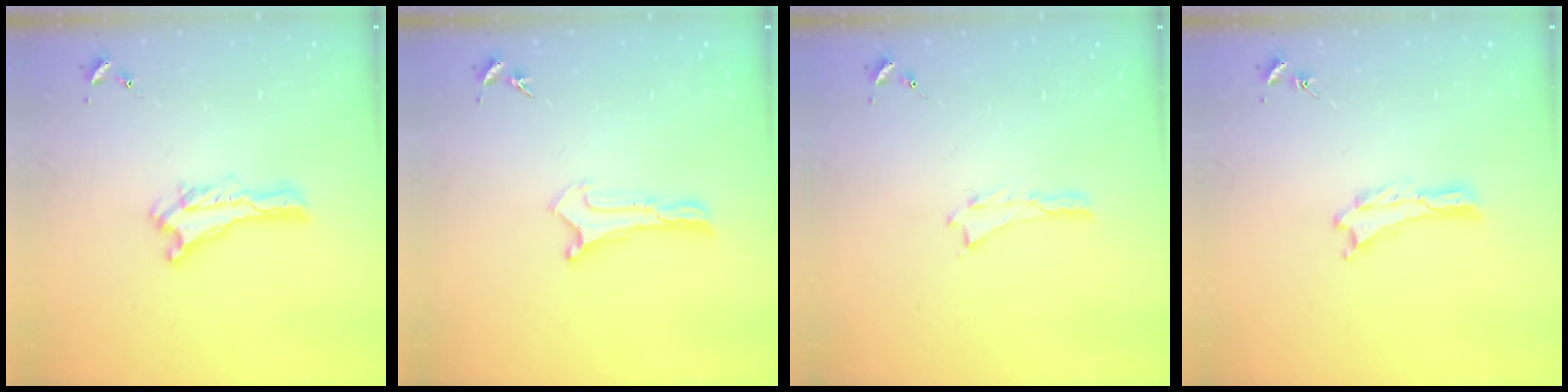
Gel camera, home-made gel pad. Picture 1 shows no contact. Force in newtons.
{"total": 0.0}
{"total": 0.0}
{"total": 0.0}